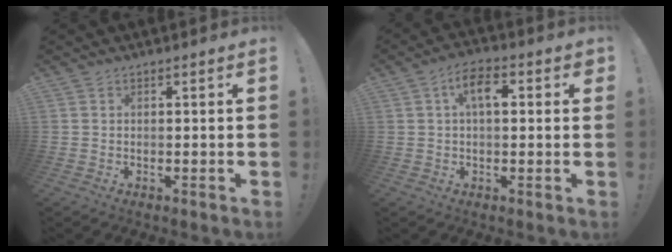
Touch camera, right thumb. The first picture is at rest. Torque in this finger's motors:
{"motor_torque": [1.02, 1.36, 0.62, 0.80, 0.04]}